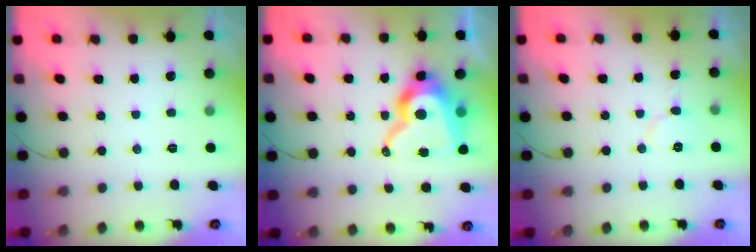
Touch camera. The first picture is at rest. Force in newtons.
{"total": 17.8, "press": 17.7, "slide": 1.7}
{"total": 4.8, "press": 4.7, "slide": 0.4}